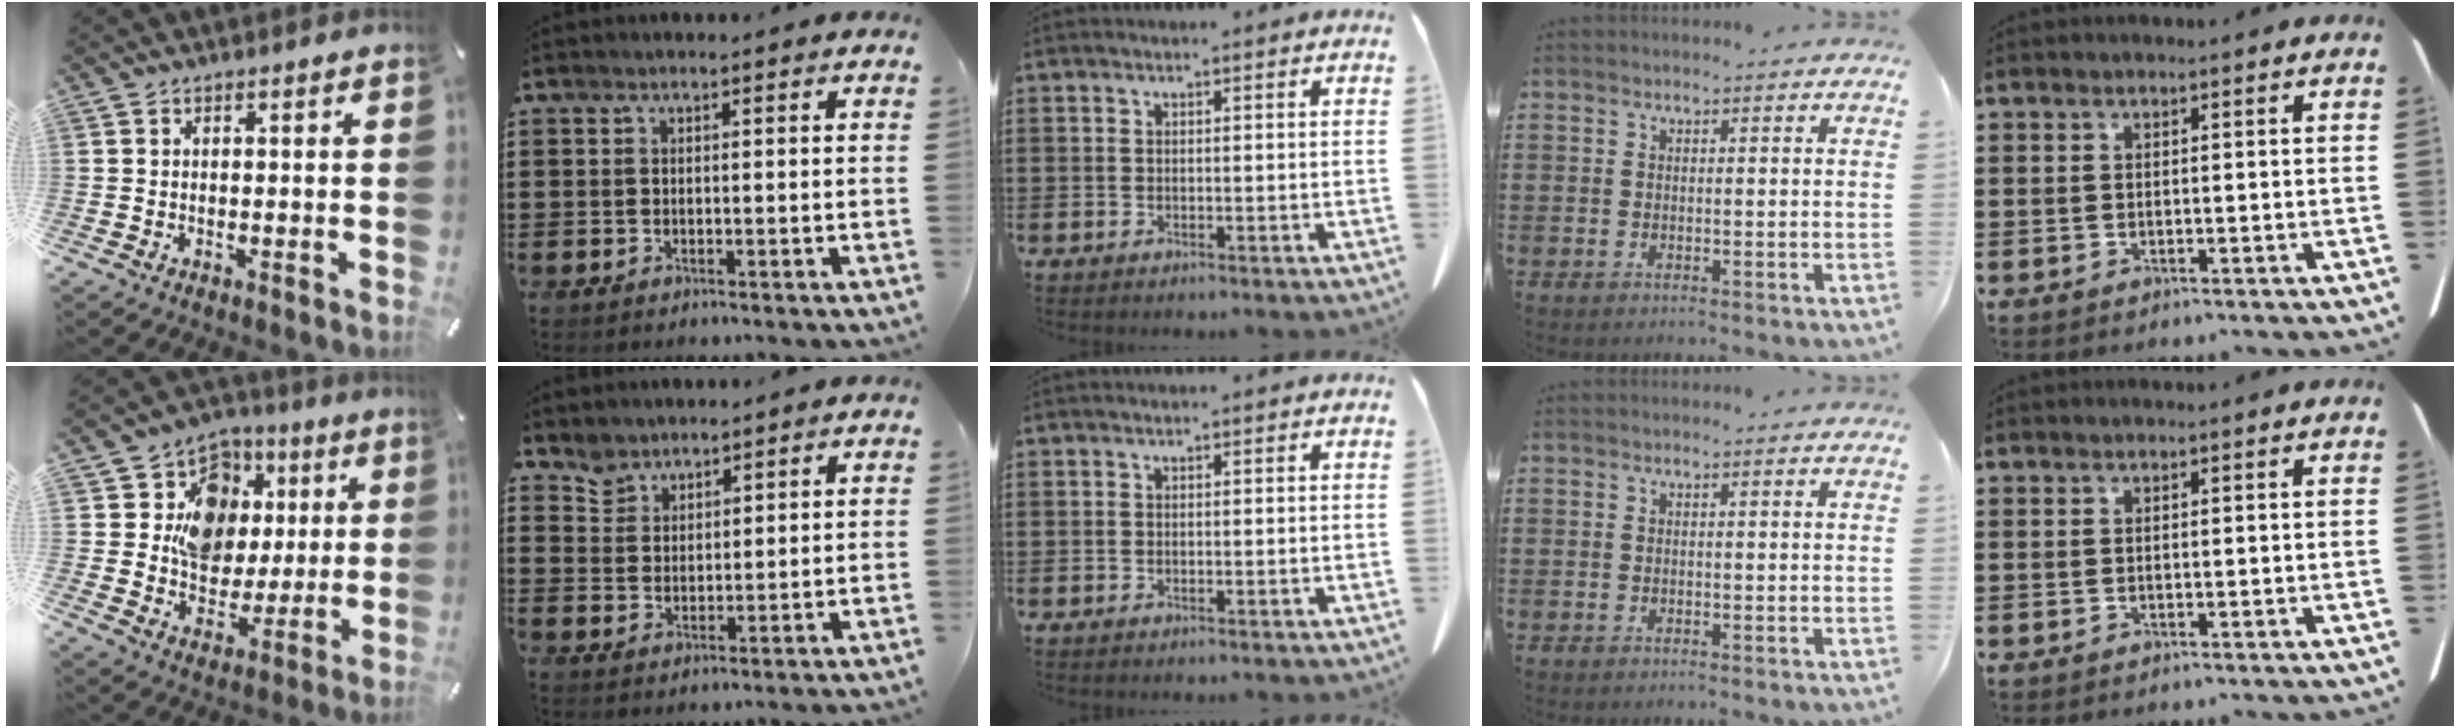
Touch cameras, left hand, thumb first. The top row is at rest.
{"thumb": {"total": 13.1, "force": [1.7, 12.1, 4.7], "torque": [-0.066, -0.004, 0.036]}, "index": {"total": 3.8, "force": [3.4, 1.6, -0.3], "torque": [-0.009, -0.003, 0.067]}}